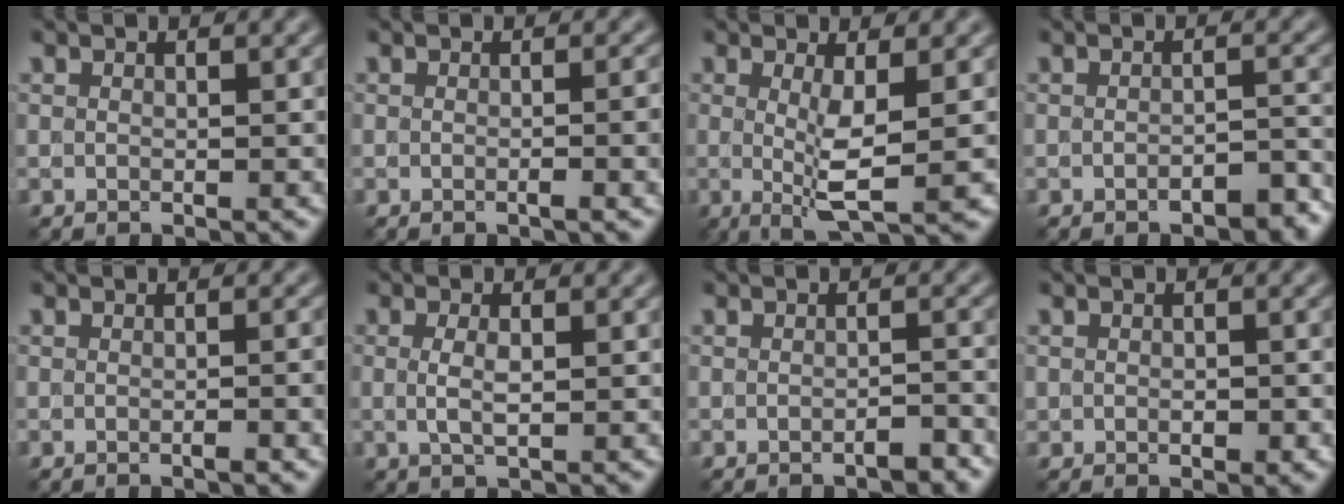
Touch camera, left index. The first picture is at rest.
{"total": 2.8, "force": [-0.3, 0.9, 2.7], "torque": [-0.025, 0.003, -0.007]}
{"total": 3.9, "force": [0.1, 0.7, 3.9], "torque": [-0.074, -0.009, 0.003]}
{"total": 2.8, "force": [-2.0, 0.9, 1.8], "torque": [-0.028, 0.005, -0.026]}
{"total": 2.1, "force": [-0.4, 0.6, 1.9], "torque": [-0.021, 0.002, -0.008]}
{"total": 1.7, "force": [0.2, 0.4, 1.6], "torque": [-0.038, 0.000, 0.003]}
{"total": 1.6, "force": [-1.0, 0.3, 1.2], "torque": [-0.014, 0.005, -0.018]}
{"total": 1.6, "force": [-0.3, 1.0, 1.2], "torque": [-0.021, -0.002, -0.005]}